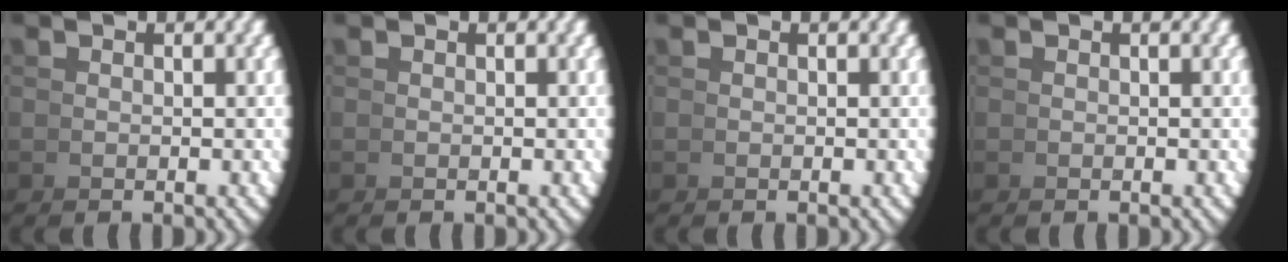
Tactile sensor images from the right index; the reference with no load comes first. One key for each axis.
{"total": 0.0}
{"total": 0.0}
{"total": 0.0}